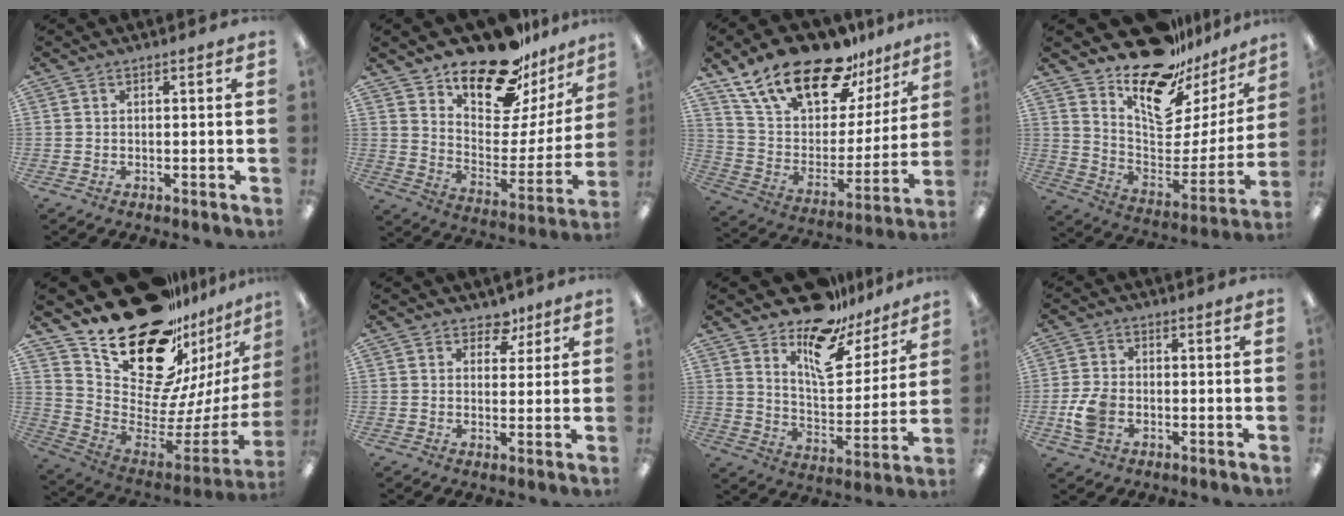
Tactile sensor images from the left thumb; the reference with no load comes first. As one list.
[{"total": 20.4, "force": [17.1, 7.3, 8.2], "torque": [-0.131, -0.133, 0.295]}, {"total": 23.5, "force": [17.2, 10.3, 12.3], "torque": [-0.221, -0.109, 0.308]}, {"total": 19.0, "force": [15.8, 7.0, 7.8], "torque": [-0.119, -0.137, 0.272]}, {"total": 25.2, "force": [17.4, 12.7, 13.2], "torque": [-0.183, -0.149, 0.333]}, {"total": 5.1, "force": [3.4, 3.4, 1.9], "torque": [-0.006, -0.019, 0.056]}, {"total": 15.4, "force": [11.7, 6.5, 7.6], "torque": [-0.125, -0.079, 0.204]}, {"total": 7.1, "force": [-1.9, 5.0, 4.6], "torque": [-0.091, 0.006, -0.035]}]